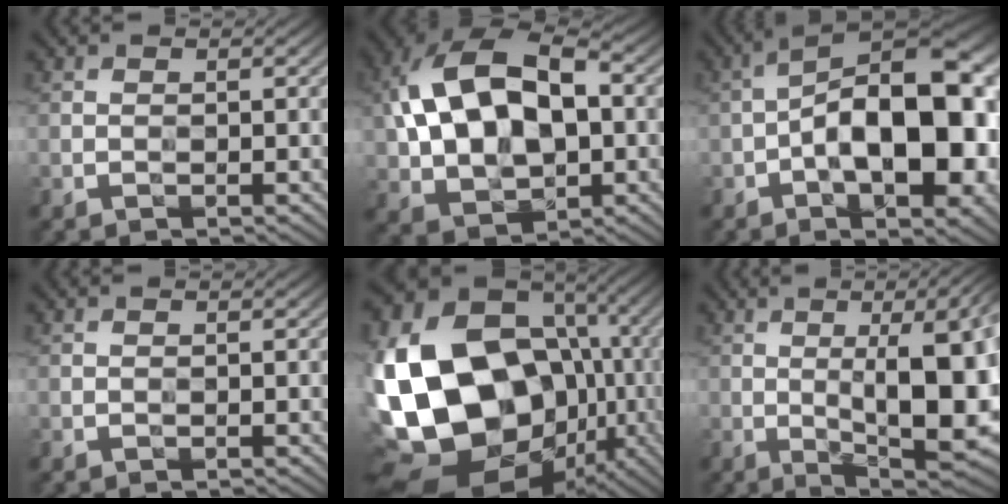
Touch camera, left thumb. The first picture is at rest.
{"total": 18.0, "force": [2.6, 11.6, 13.5], "torque": [-0.264, 0.019, 0.041]}
{"total": 18.0, "force": [-2.6, 8.4, 15.7], "torque": [-0.222, 0.015, -0.050]}
{"total": 0.0}
{"total": 24.2, "force": [-1.1, 18.7, 15.3], "torque": [-0.382, -0.055, 0.021]}
{"total": 16.8, "force": [0.0, 5.3, 15.9], "torque": [-0.208, 0.016, 0.002]}